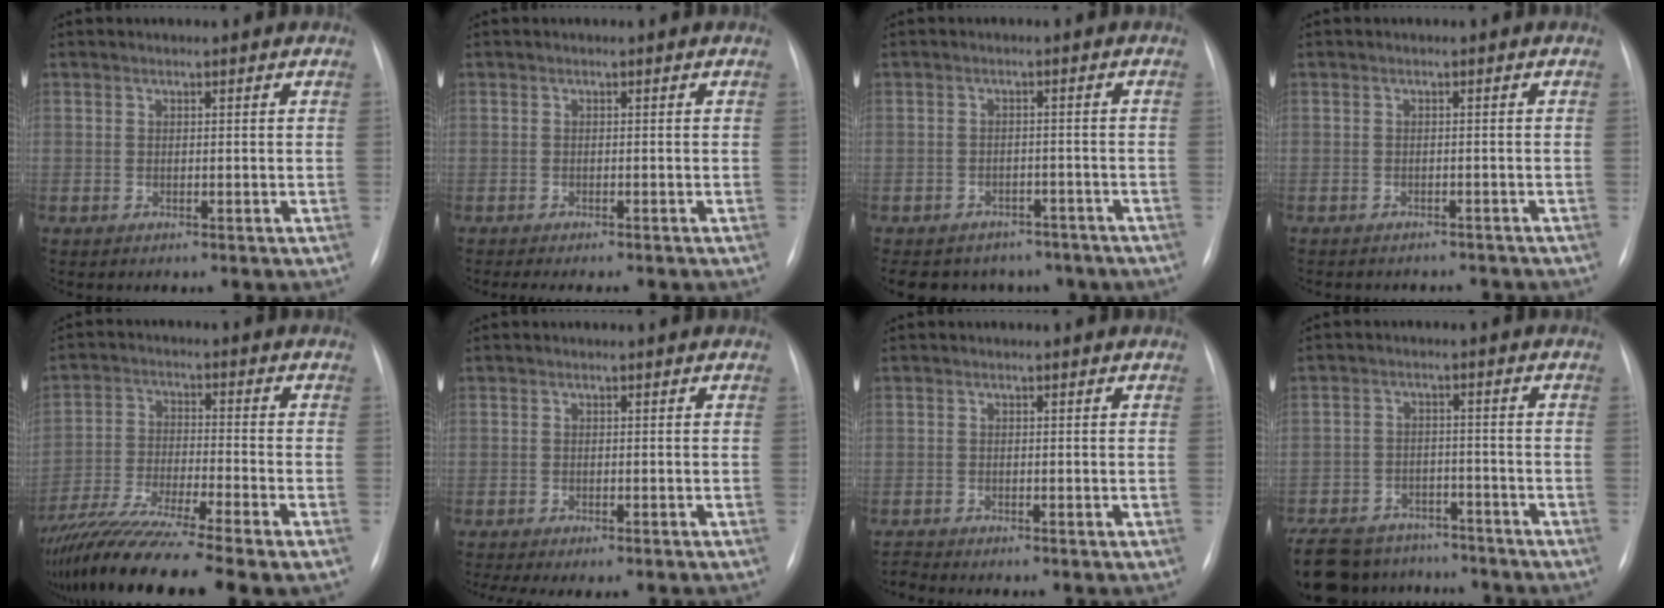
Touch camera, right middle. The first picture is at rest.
{"total": 3.9, "force": [-3.4, 0.7, 1.7], "torque": [-0.015, -0.007, -0.043]}
{"total": 11.3, "force": [-8.8, 6.5, 2.8], "torque": [-0.047, 0.008, -0.093]}
{"total": 4.6, "force": [-4.2, 1.8, 0.4], "torque": [-0.004, 0.004, -0.044]}
{"total": 15.4, "force": [-12.1, -0.2, 9.5], "torque": [-0.192, -0.046, -0.208]}
{"total": 6.5, "force": [-5.2, 1.7, 3.4], "torque": [-0.044, 0.000, -0.069]}
{"total": 0.8, "force": [-0.7, -0.3, -0.2], "torque": [0.002, -0.007, -0.014]}
{"total": 16.8, "force": [-13.9, 7.4, 5.9], "torque": [-0.150, -0.010, -0.200]}